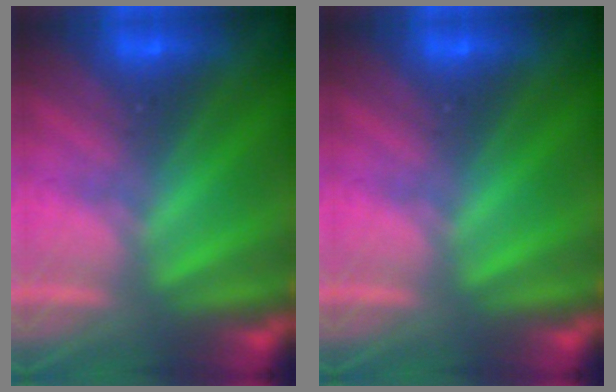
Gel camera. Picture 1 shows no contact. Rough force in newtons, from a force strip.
{"total": 0.0}